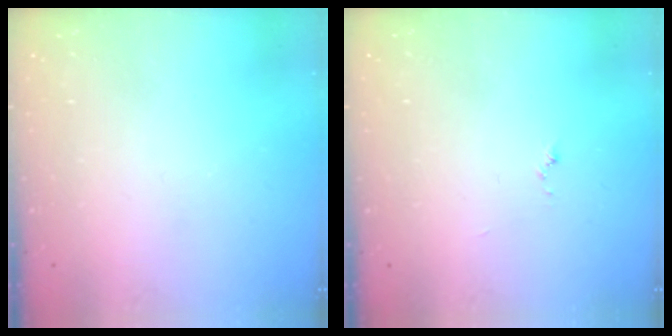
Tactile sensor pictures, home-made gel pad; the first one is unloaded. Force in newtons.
{"total": 3.8, "press": 3.8, "slide": 0.4}